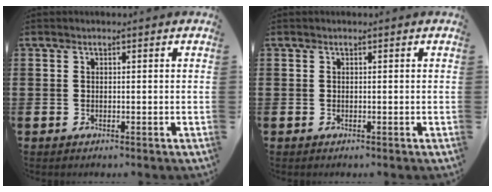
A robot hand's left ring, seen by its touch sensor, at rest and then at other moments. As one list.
[{"total": 0.0}]